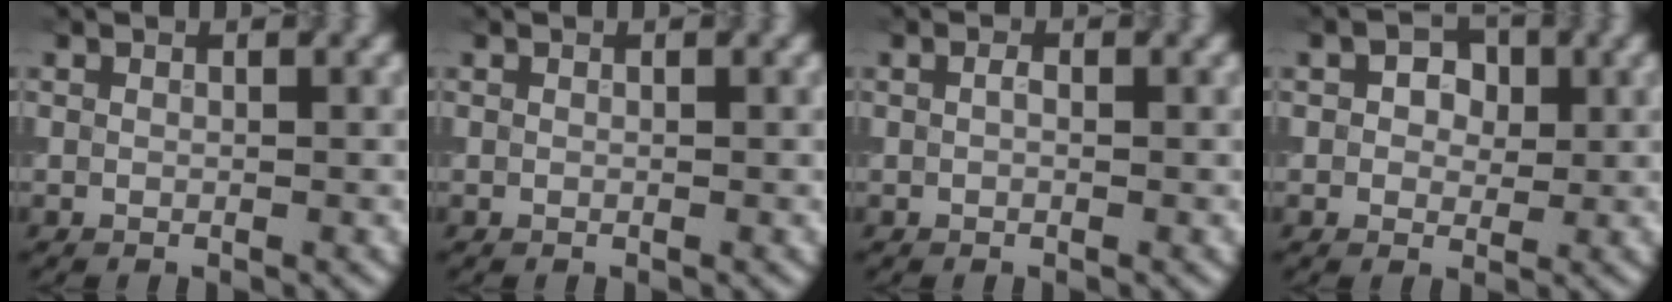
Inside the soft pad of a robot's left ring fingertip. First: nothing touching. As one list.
[{"total": 0.0}, {"total": 0.7, "force": [0.1, 0.4, 0.6], "torque": [-0.012, 0.001, 0.000]}, {"total": 2.7, "force": [0.6, 2.1, 1.7], "torque": [-0.023, 0.004, 0.001]}]